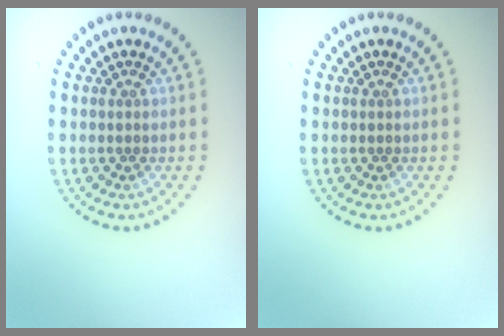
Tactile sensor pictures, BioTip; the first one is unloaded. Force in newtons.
{"total": 0.0}